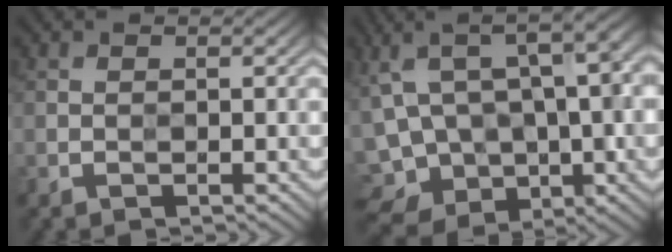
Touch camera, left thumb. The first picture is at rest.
{"total": 15.7, "force": [-0.4, 8.9, 13.0], "torque": [-0.271, -0.023, 0.040]}